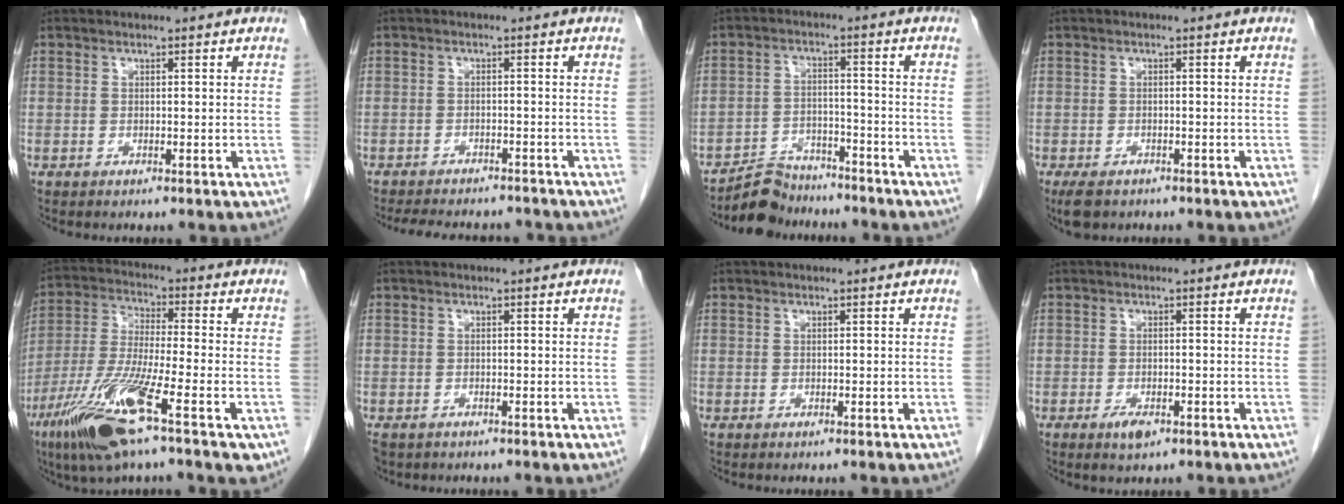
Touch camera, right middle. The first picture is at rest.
{"total": 10.8, "force": [-9.7, 3.2, 3.6], "torque": [-0.068, 0.002, -0.123]}
{"total": 6.2, "force": [-5.7, 2.3, -0.2], "torque": [0.006, 0.010, -0.100]}
{"total": 3.4, "force": [-2.4, 1.8, 1.6], "torque": [-0.031, -0.005, -0.035]}
{"total": 15.2, "force": [-7.6, 1.4, 13.1], "torque": [-0.269, -0.030, -0.140]}
{"total": 3.2, "force": [-2.2, 2.0, 1.1], "torque": [-0.026, -0.004, -0.035]}
{"total": 0.0}
{"total": 2.6, "force": [-1.5, 1.0, 1.9], "torque": [-0.034, 0.000, -0.022]}